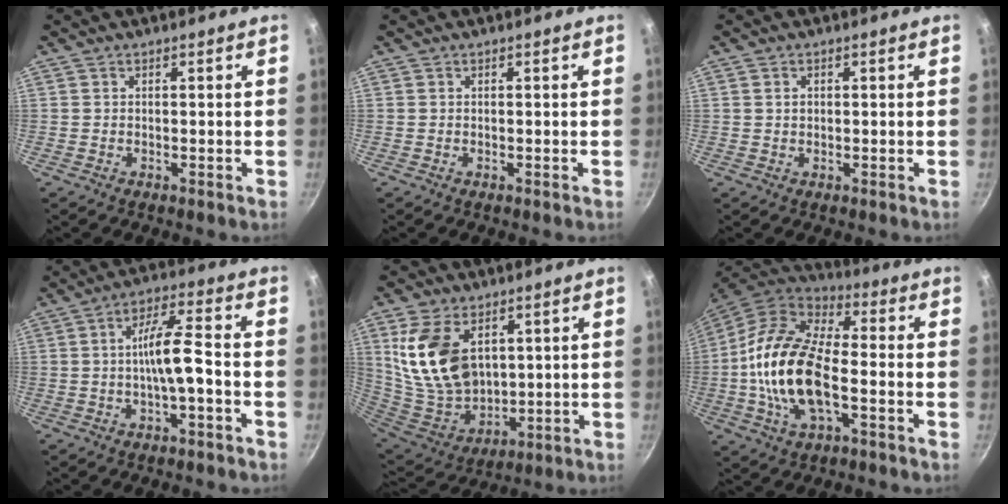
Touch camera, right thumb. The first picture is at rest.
{"total": 0.0}
{"total": 1.5, "force": [0.4, 1.2, 0.9], "torque": [-0.012, 0.004, 0.007]}
{"total": 8.0, "force": [-2.2, 1.9, 7.4], "torque": [-0.133, 0.036, -0.040]}
{"total": 17.8, "force": [5.5, 11.7, 12.2], "torque": [-0.209, -0.036, 0.123]}
{"total": 18.8, "force": [-3.0, 9.4, 16.0], "torque": [-0.298, 0.031, -0.069]}